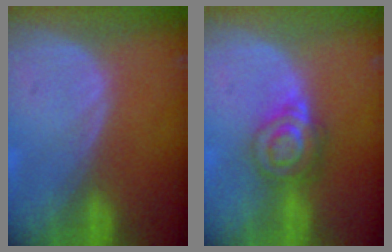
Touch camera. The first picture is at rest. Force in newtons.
{"total": 6.6, "press": 5.6, "slide": 3.4}